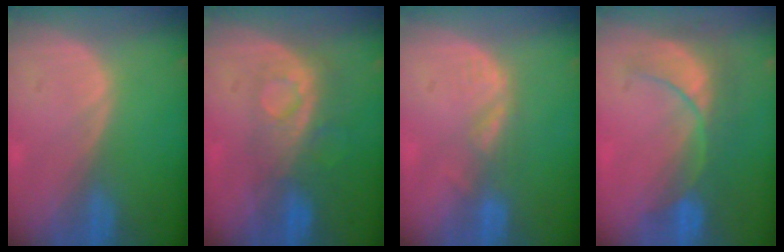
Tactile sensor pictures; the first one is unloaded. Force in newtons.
{"total": 8.3, "press": 7.1, "slide": 4.3}
{"total": 3.2, "press": 2.6, "slide": 1.9}
{"total": 7.8, "press": 7.5, "slide": 1.9}